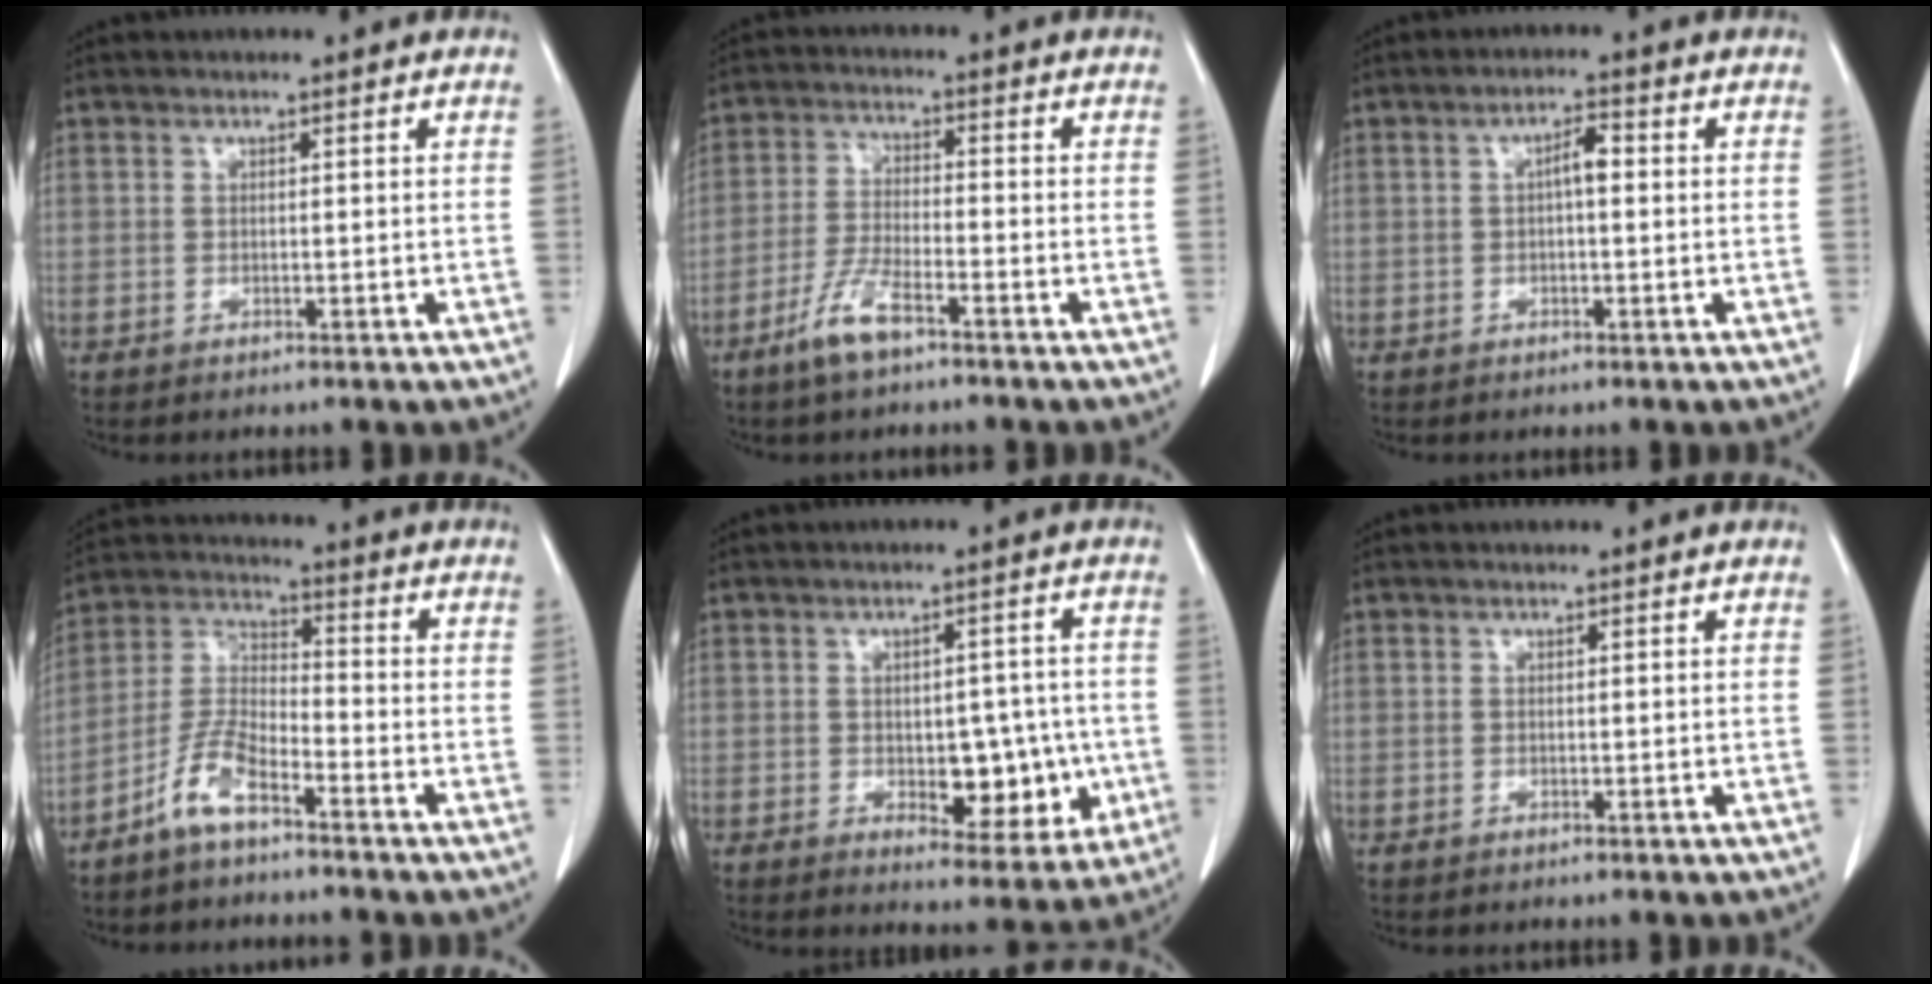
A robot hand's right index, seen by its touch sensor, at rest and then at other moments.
{"total": 6.2, "force": [-4.2, 1.2, 4.4], "torque": [-0.098, -0.006, -0.084]}
{"total": 2.8, "force": [0.1, 0.8, 2.6], "torque": [-0.043, 0.007, 0.000]}
{"total": 7.3, "force": [-5.1, 1.9, 5.0], "torque": [-0.116, 0.001, -0.108]}
{"total": 8.9, "force": [-1.7, 4.6, 7.4], "torque": [-0.076, 0.011, -0.010]}
{"total": 0.0}